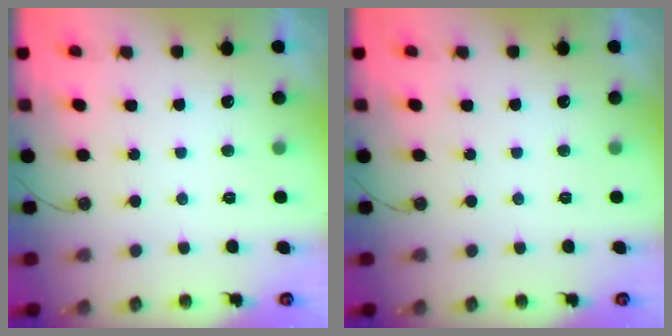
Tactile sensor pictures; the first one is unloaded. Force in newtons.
{"total": 0.0}